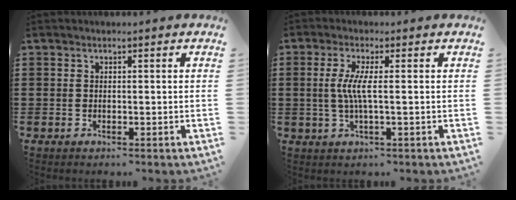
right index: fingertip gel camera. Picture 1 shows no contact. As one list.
[{"total": 4.4, "force": [0.0, 0.1, 4.4], "torque": [-0.096, -0.011, -0.008]}]